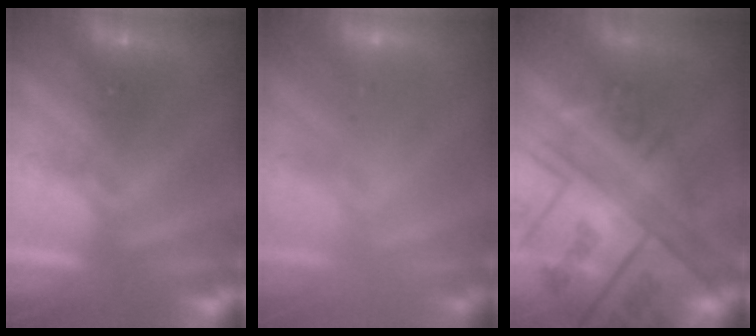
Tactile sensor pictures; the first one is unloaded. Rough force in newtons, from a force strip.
{"total": 2.2}
{"total": 8.0}